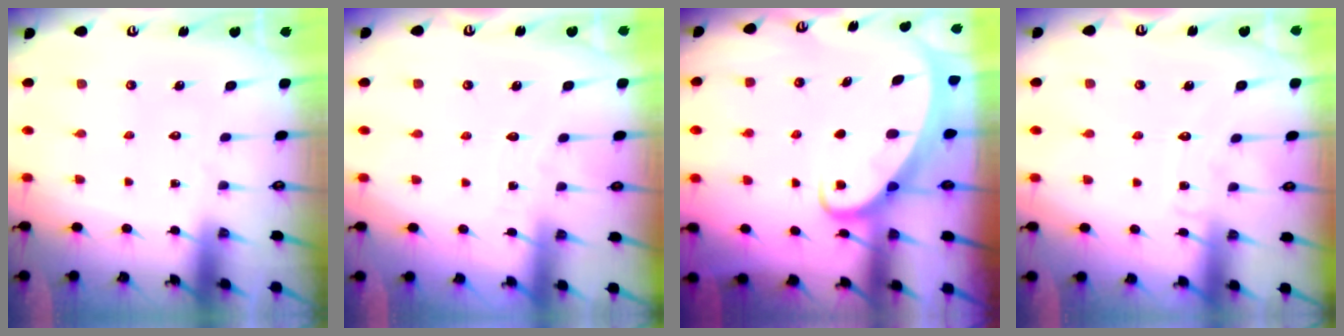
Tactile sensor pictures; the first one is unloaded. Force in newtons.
{"total": 2.1, "press": 2.1, "slide": 0.3}
{"total": 2.7, "press": 2.7, "slide": 0.3}
{"total": 5.3, "press": 5.2, "slide": 0.5}